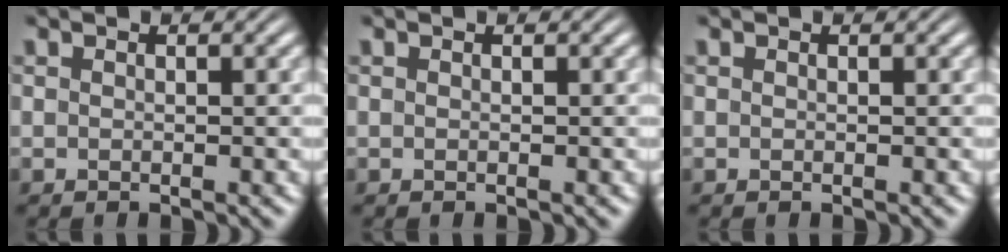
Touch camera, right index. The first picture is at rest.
{"total": 0.0}
{"total": 0.0}